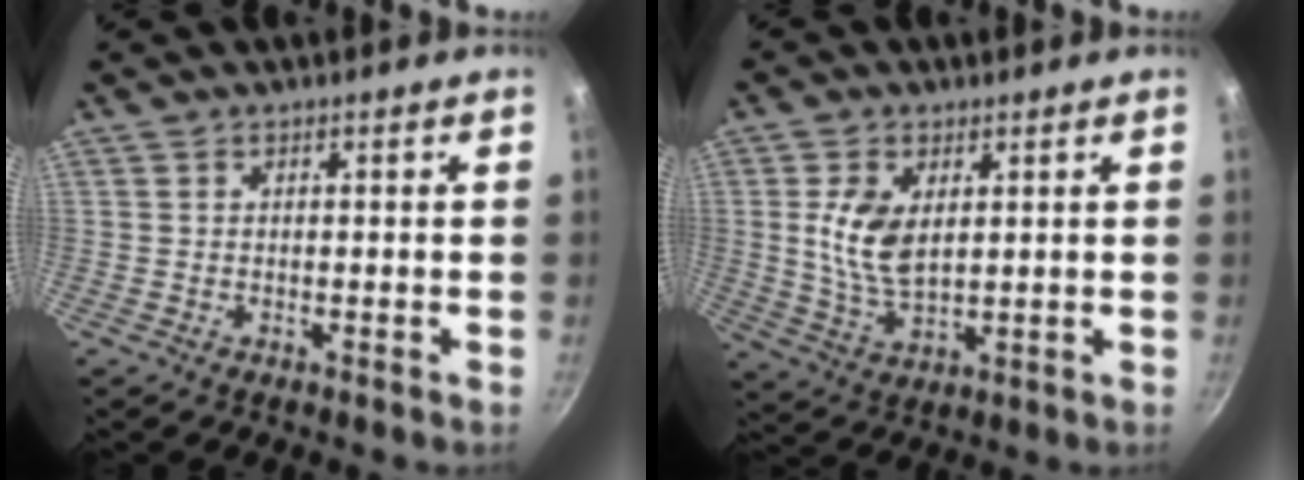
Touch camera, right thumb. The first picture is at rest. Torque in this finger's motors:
{"motor_torque": [0.03, 0.09, 0.58, 0.05, 0.07]}